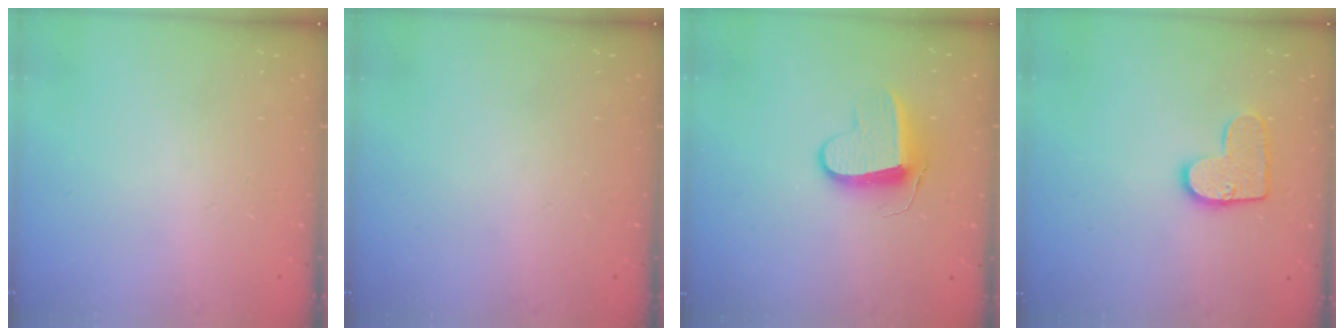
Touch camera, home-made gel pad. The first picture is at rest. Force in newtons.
{"total": 0.0}
{"total": 9.1, "press": 9.1, "slide": 0.2}
{"total": 10.7, "press": 10.7, "slide": 0.6}